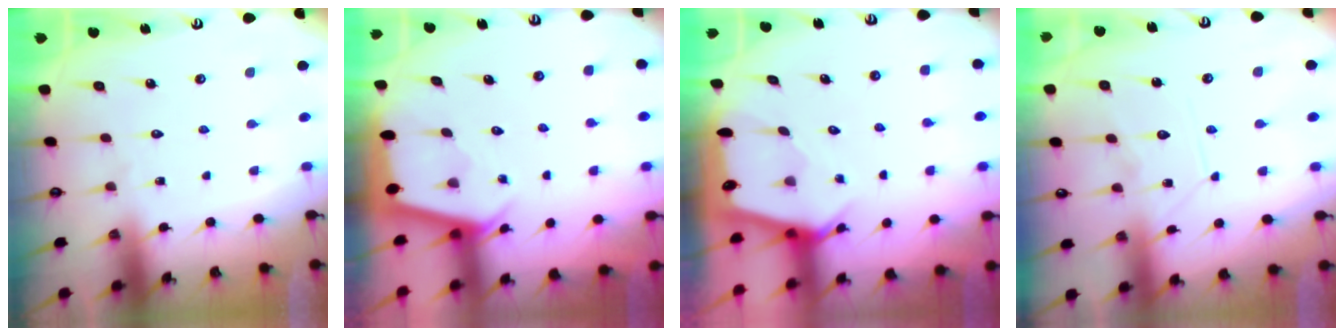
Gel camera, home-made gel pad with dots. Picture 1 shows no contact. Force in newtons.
{"total": 2.2, "press": 2.2, "slide": 0.3}
{"total": 2.5, "press": 2.5, "slide": 0.2}
{"total": 8.5, "press": 8.5, "slide": 0.6}